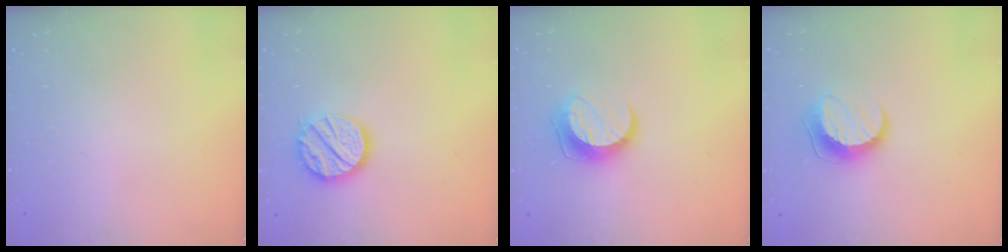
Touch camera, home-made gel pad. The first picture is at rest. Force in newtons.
{"total": 14.1, "press": 14.1, "slide": 1.1}
{"total": 9.9, "press": 9.9, "slide": 0.2}
{"total": 9.5, "press": 9.5, "slide": 0.2}